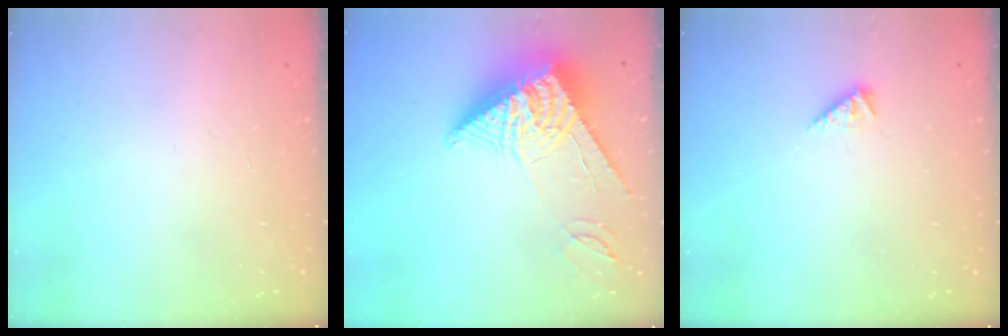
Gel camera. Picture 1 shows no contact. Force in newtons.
{"total": 17.0, "press": 16.9, "slide": 1.4}
{"total": 2.8, "press": 2.7, "slide": 0.4}